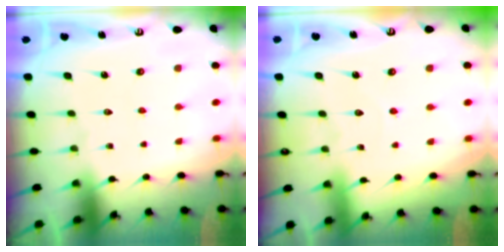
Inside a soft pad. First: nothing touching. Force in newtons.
{"total": 3.1, "press": 3.1, "slide": 0.3}